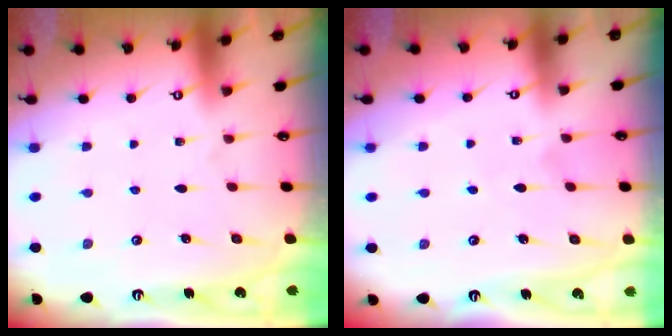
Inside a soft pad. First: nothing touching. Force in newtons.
{"total": 3.1, "press": 3.1, "slide": 0.4}